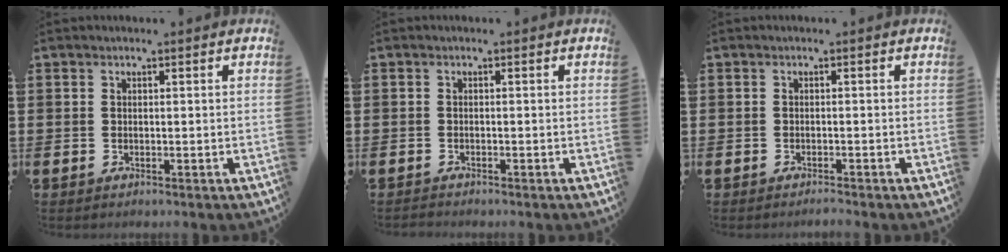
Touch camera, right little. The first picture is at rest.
{"total": 0.5, "force": [-0.5, 0.0, -0.1], "torque": [0.000, -0.003, -0.011]}
{"total": 0.6, "force": [-0.6, 0.0, 0.1], "torque": [-0.004, -0.003, -0.012]}